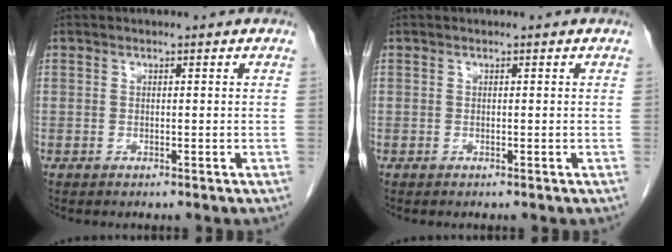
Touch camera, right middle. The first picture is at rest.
{"total": 0.0}